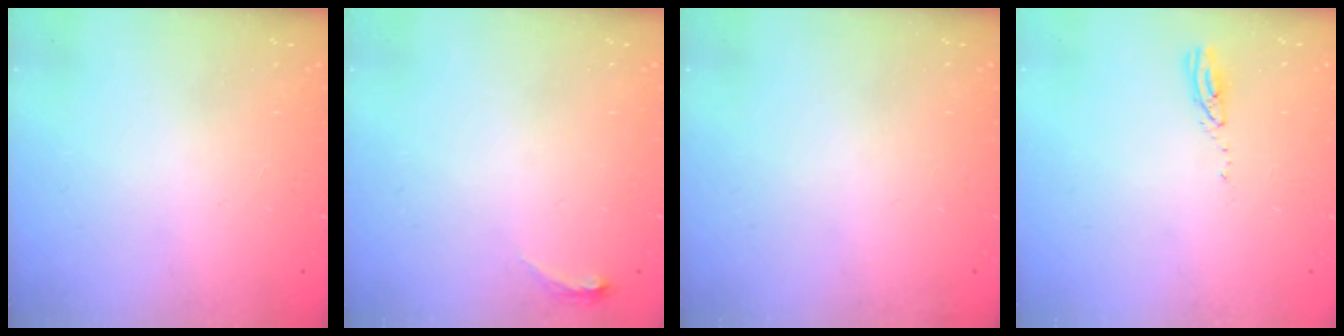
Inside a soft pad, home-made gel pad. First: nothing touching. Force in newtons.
{"total": 3.8, "press": 3.5, "slide": 1.6}
{"total": 2.8, "press": 2.2, "slide": 1.7}
{"total": 3.2, "press": 3.2, "slide": 0.2}